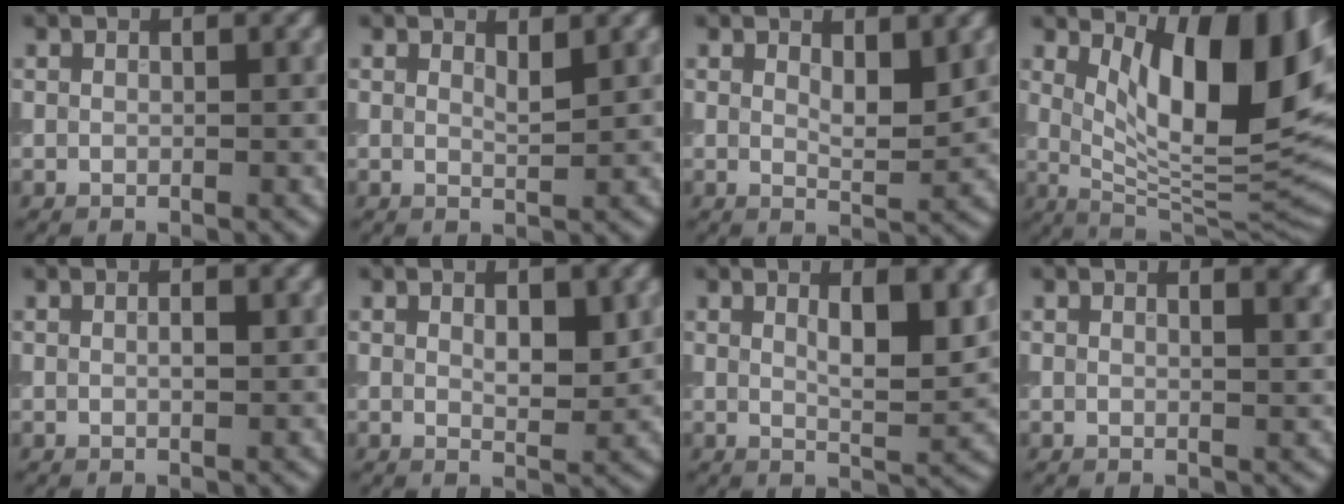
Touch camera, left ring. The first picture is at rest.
{"total": 0.8, "force": [0.7, 0.1, 0.5], "torque": [-0.010, -0.002, 0.010]}
{"total": 2.1, "force": [1.0, 0.7, 1.7], "torque": [-0.026, -0.004, 0.018]}
{"total": 13.4, "force": [4.4, 5.1, 11.6], "torque": [-0.158, -0.004, 0.073]}
{"total": 0.5, "force": [-0.1, 0.1, 0.5], "torque": [-0.010, 0.000, -0.001]}
{"total": 2.3, "force": [0.7, 0.9, 1.9], "torque": [-0.027, -0.003, 0.014]}
{"total": 4.4, "force": [1.5, 1.1, 3.9], "torque": [-0.062, -0.003, 0.027]}
{"total": 1.9, "force": [1.3, 0.8, 1.1], "torque": [0.005, 0.004, 0.012]}